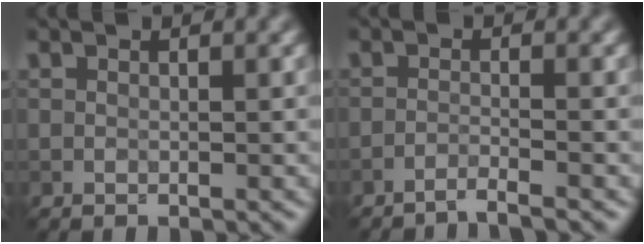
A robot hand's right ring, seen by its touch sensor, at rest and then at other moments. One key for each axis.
{"total": 1.6, "fx": -1.3, "fy": 0.1, "fz": 0.9, "tx": -0.007, "ty": 0.000, "tz": -0.038}